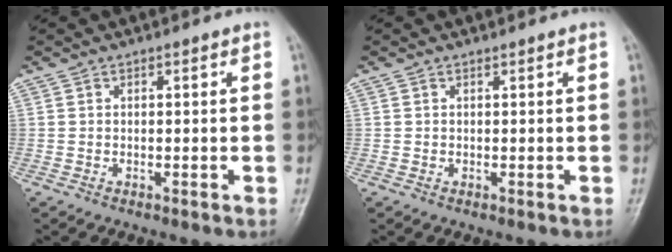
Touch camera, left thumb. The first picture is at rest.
{"total": 0.0}